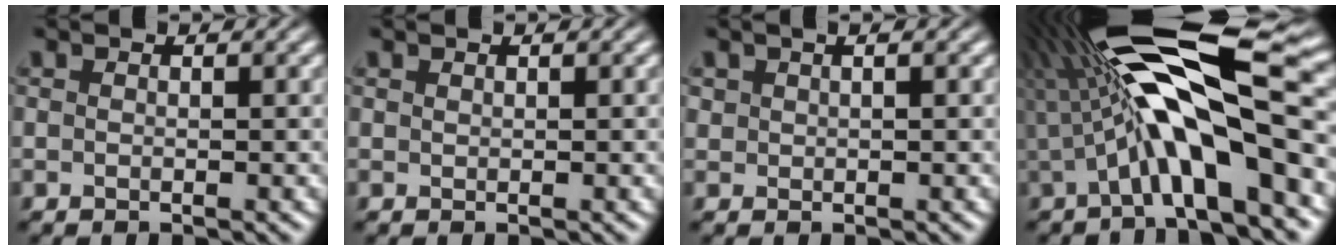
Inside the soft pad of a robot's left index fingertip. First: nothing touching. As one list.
[{"total": 0.0}, {"total": 0.8, "force": [0.7, 0.1, 0.2], "torque": [-0.007, 0.003, 0.020]}, {"total": 12.9, "force": [0.4, 3.4, 12.5], "torque": [-0.207, 0.030, 0.008]}]